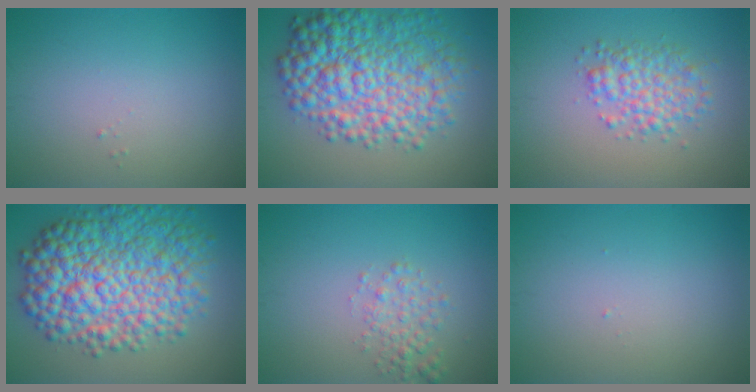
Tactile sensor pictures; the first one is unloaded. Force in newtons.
{"total": 9.9, "press": 9.9, "slide": 0.1}
{"total": 3.8, "press": 3.8, "slide": 0.1}
{"total": 12.1, "press": 12.1, "slide": 0.1}
{"total": 2.2, "press": 2.2, "slide": 0.1}
{"total": 0.0}